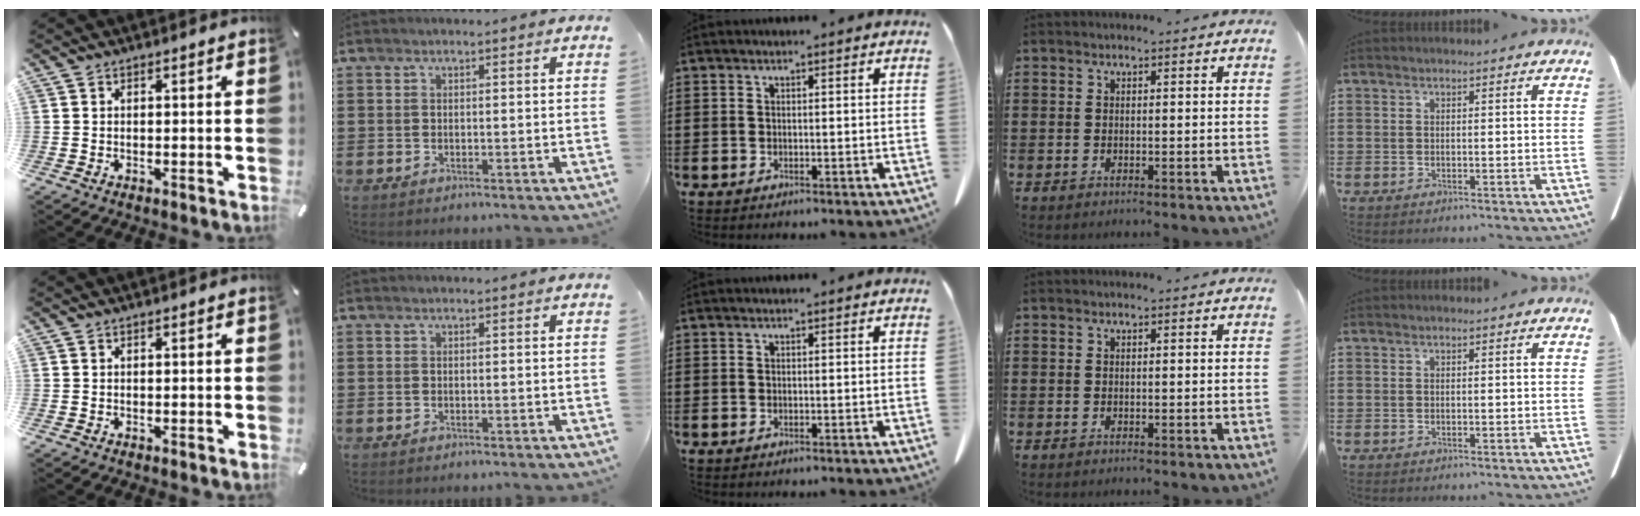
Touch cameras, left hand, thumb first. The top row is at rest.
{}